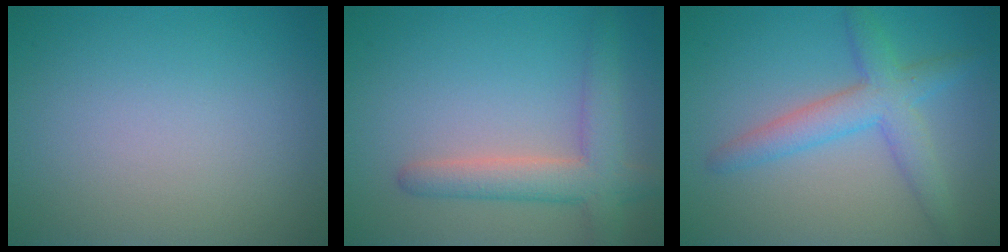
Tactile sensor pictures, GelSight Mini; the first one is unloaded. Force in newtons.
{"total": 4.3, "press": 4.3, "slide": 0.3}
{"total": 4.2, "press": 4.1, "slide": 0.3}